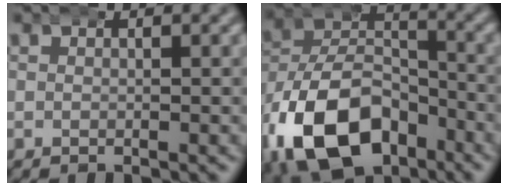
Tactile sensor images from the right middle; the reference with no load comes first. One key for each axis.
{"total": 13.0, "fx": -5.1, "fy": 8.9, "fz": 8.0, "tx": -0.160, "ty": -0.048, "tz": -0.065}